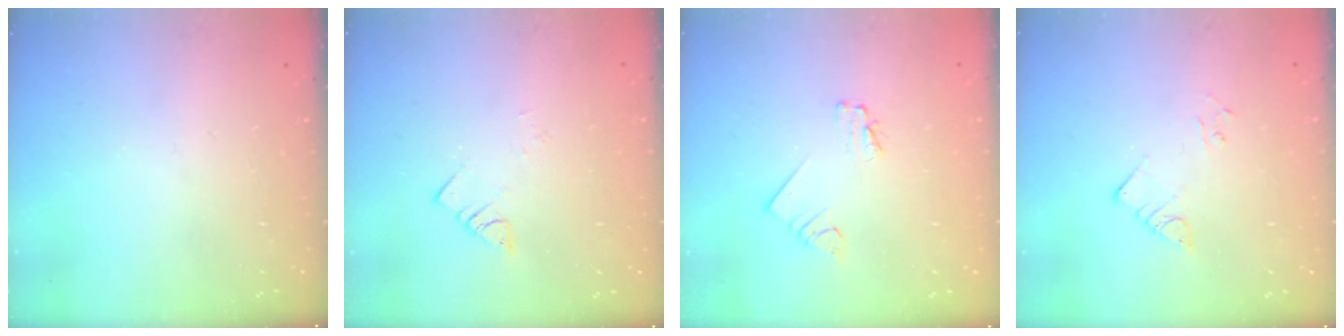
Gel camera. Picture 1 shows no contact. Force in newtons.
{"total": 2.8, "press": 2.8, "slide": 0.3}
{"total": 1.6, "press": 1.5, "slide": 0.2}
{"total": 2.2, "press": 2.2, "slide": 0.2}